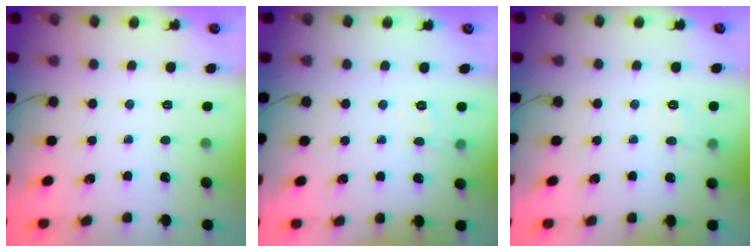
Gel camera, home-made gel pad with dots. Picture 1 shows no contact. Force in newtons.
{"total": 6.5, "press": 6.4, "slide": 1.4}
{"total": 3.6, "press": 3.3, "slide": 1.6}